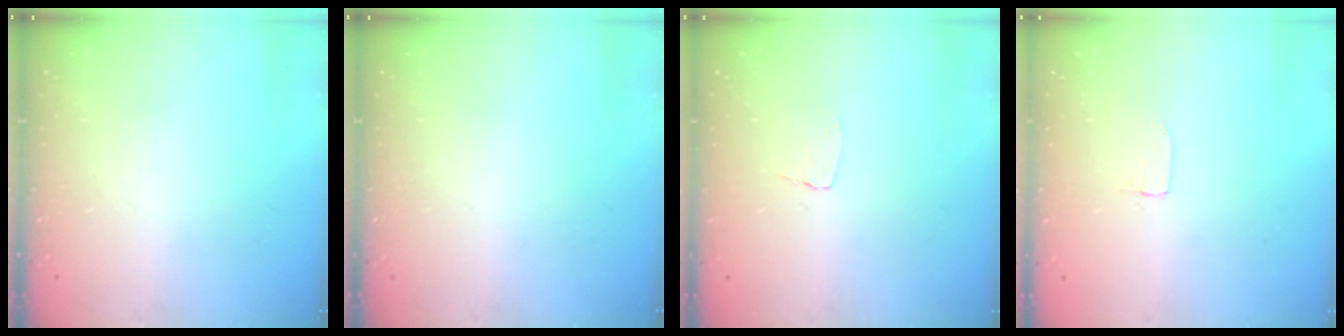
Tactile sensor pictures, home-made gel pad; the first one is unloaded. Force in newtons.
{"total": 0.0}
{"total": 2.6, "press": 2.6, "slide": 0.2}
{"total": 1.2, "press": 1.2, "slide": 0.0}